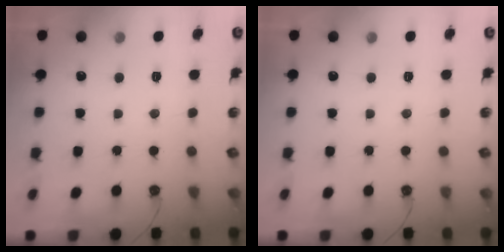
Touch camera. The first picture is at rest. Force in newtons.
{"total": 0.0}